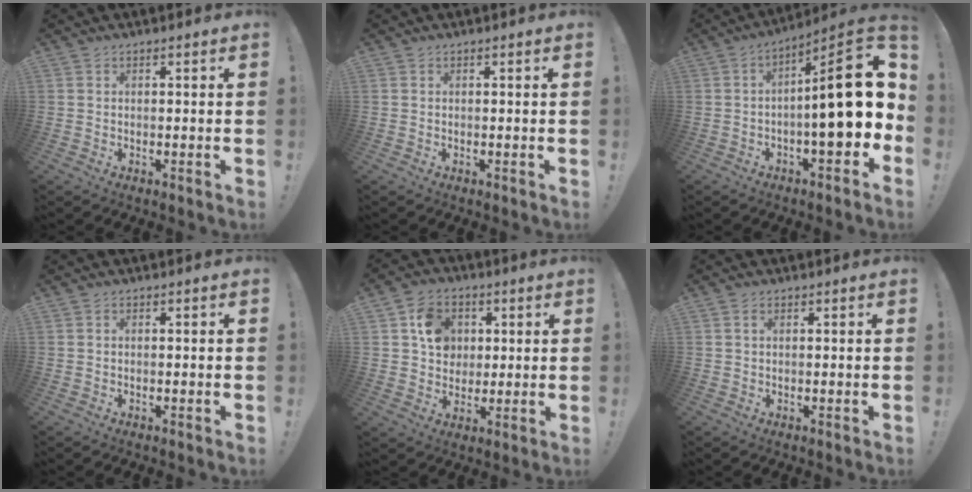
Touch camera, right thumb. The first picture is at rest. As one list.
[{"total": 0.0}, {"total": 20.4, "force": [0.5, 5.8, 19.5], "torque": [-0.271, 0.000, 0.009]}, {"total": 0.0}, {"total": 11.0, "force": [3.1, 9.4, 4.8], "torque": [-0.062, -0.003, 0.064]}, {"total": 1.1, "force": [0.4, 0.7, 0.8], "torque": [-0.014, 0.004, 0.006]}]